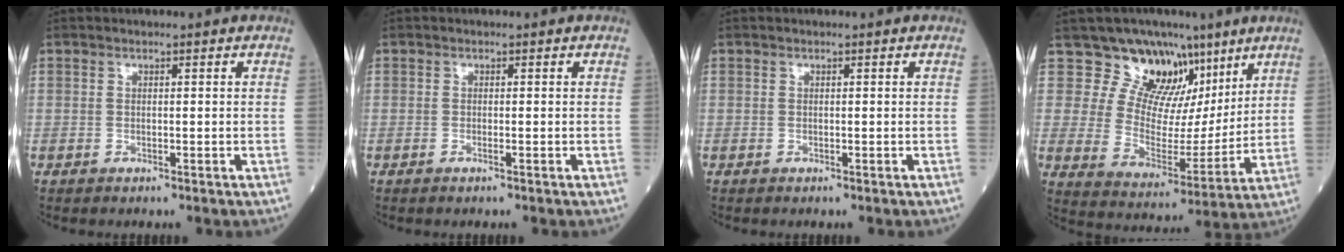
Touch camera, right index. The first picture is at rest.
{"total": 0.5, "force": [-0.2, -0.1, 0.5], "torque": [-0.011, -0.001, -0.004]}
{"total": 0.0}
{"total": 12.4, "force": [8.5, 7.5, 5.1], "torque": [-0.079, 0.005, 0.144]}